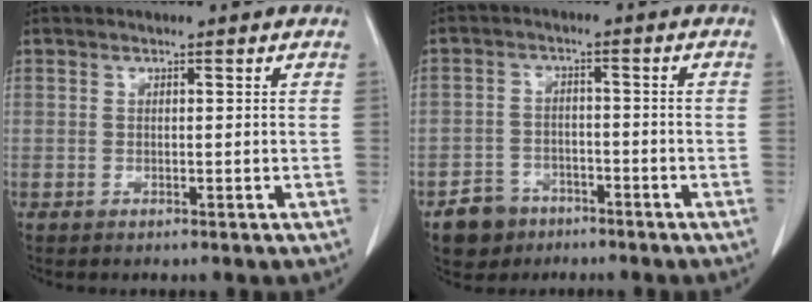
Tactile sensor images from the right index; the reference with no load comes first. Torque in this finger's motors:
{"motor_torque": [-0.41, -0.04, -0.61, -0.21]}